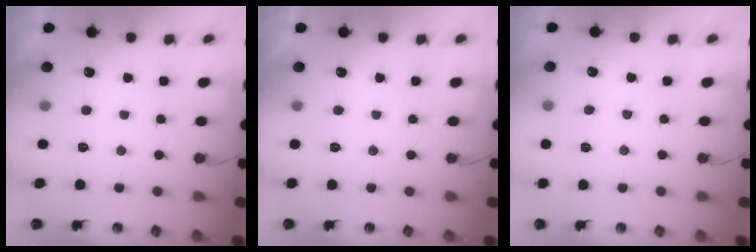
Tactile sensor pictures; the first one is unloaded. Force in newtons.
{"total": 0.0}
{"total": 2.3, "press": 2.2, "slide": 0.4}